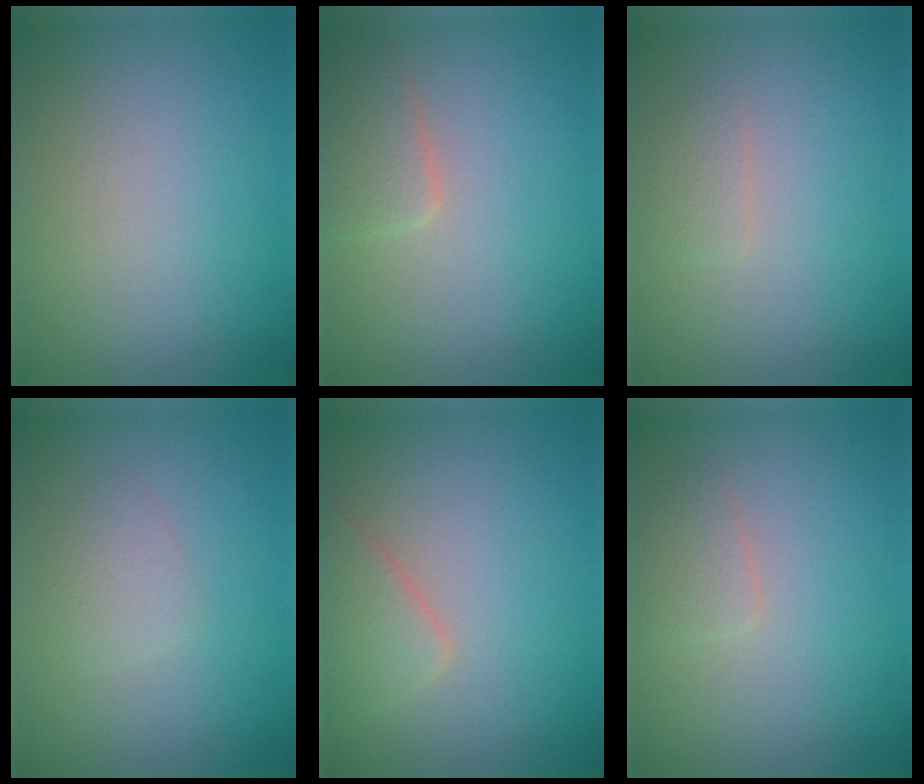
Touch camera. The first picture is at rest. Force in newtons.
{"total": 2.6, "press": 2.5, "slide": 0.3}
{"total": 1.0, "press": 1.0, "slide": 0.0}
{"total": 1.4, "press": 1.4, "slide": 0.1}
{"total": 2.6, "press": 2.6, "slide": 0.0}
{"total": 1.4, "press": 1.4, "slide": 0.1}